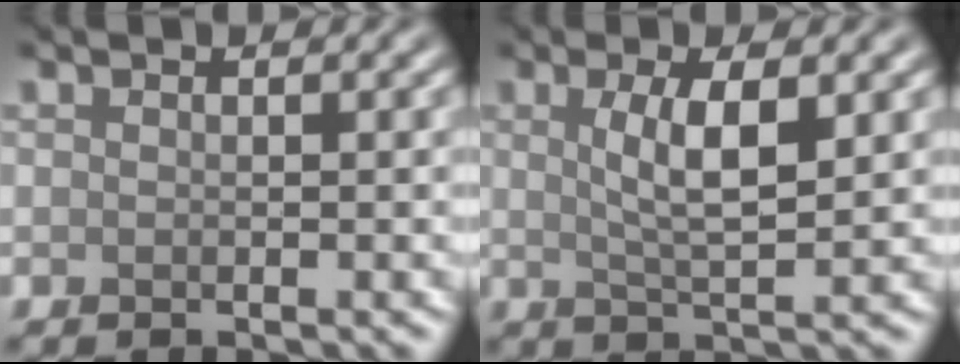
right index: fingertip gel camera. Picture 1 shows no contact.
{"total": 4.2, "force": [1.0, 1.0, 3.9], "torque": [-0.076, -0.001, 0.020]}